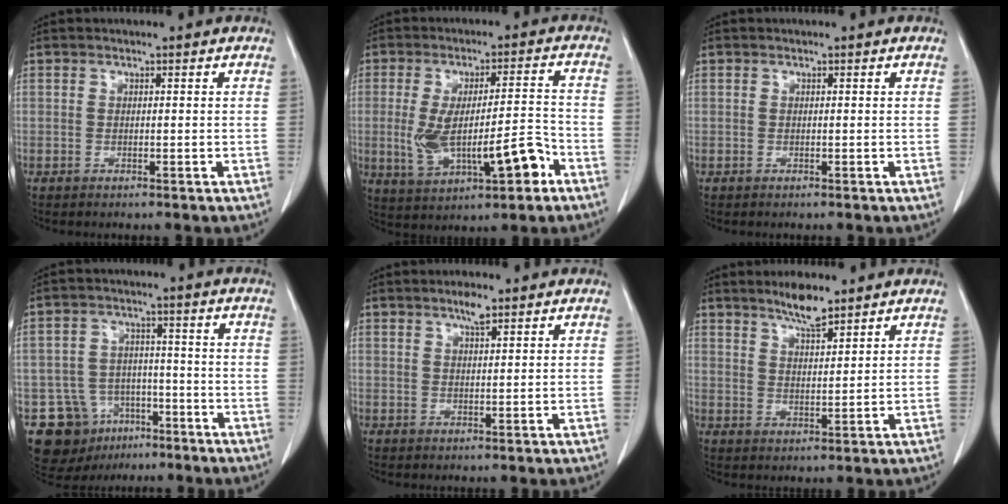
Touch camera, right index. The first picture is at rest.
{"total": 12.2, "force": [-3.5, 3.4, 11.2], "torque": [-0.203, 0.015, -0.041]}
{"total": 0.0}
{"total": 11.4, "force": [-6.1, 9.1, 2.9], "torque": [-0.056, 0.032, -0.086]}
{"total": 2.4, "force": [1.7, 0.4, 1.7], "torque": [-0.033, 0.002, 0.029]}
{"total": 5.2, "force": [4.2, 0.7, 2.9], "torque": [-0.055, 0.000, 0.075]}